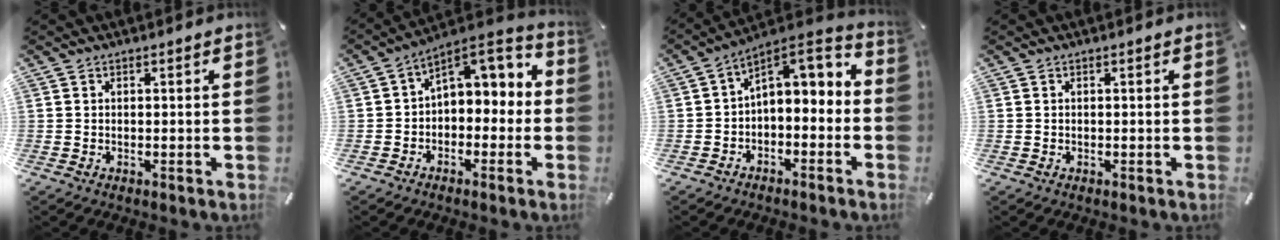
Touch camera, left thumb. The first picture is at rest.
{"total": 6.0, "force": [1.5, 5.1, 2.8], "torque": [-0.034, -0.019, 0.023]}
{"total": 4.5, "force": [1.0, 3.6, 2.5], "torque": [-0.036, -0.027, 0.013]}
{"total": 0.0}